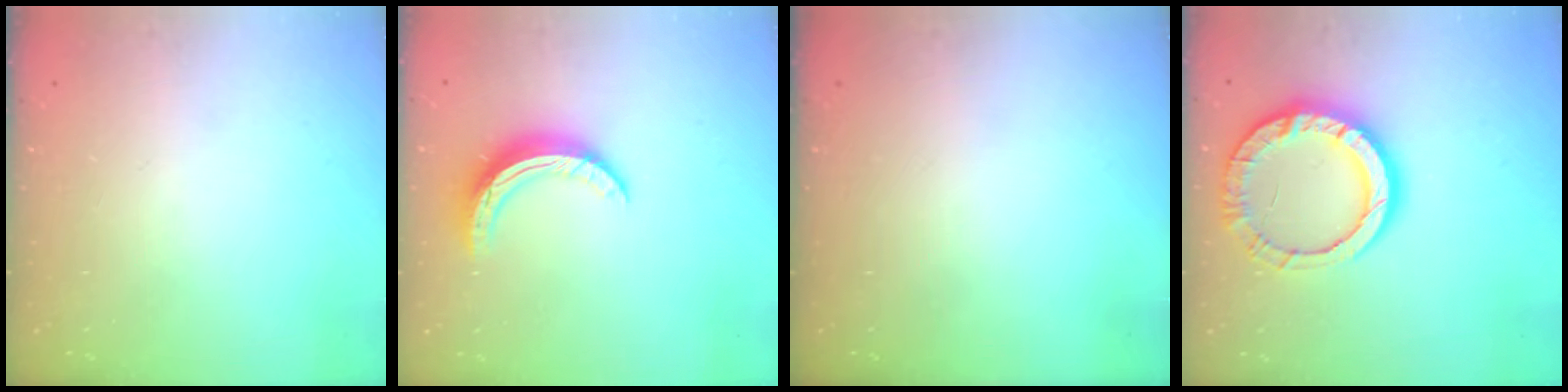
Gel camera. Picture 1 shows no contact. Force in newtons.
{"total": 10.1, "press": 10.1, "slide": 0.1}
{"total": 0.0}
{"total": 14.3, "press": 14.2, "slide": 1.7}